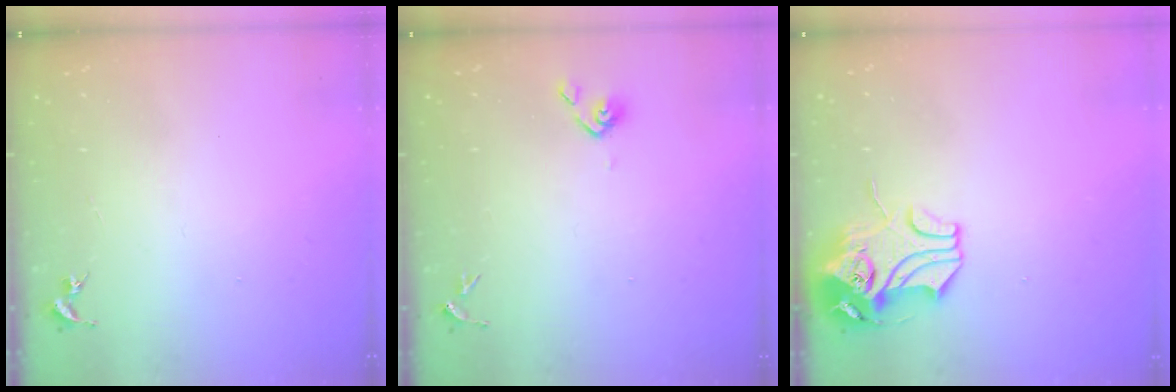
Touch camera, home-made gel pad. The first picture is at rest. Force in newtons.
{"total": 4.2, "press": 4.1, "slide": 1.1}
{"total": 10.3, "press": 10.2, "slide": 1.7}